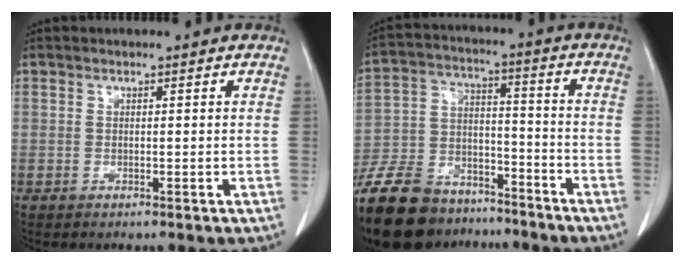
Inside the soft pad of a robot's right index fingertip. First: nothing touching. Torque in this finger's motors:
{"motor_torque": [0.12, -1.14, -0.95, -0.21]}